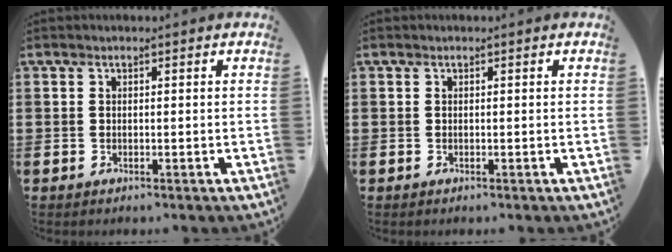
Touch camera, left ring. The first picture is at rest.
{"total": 0.0}